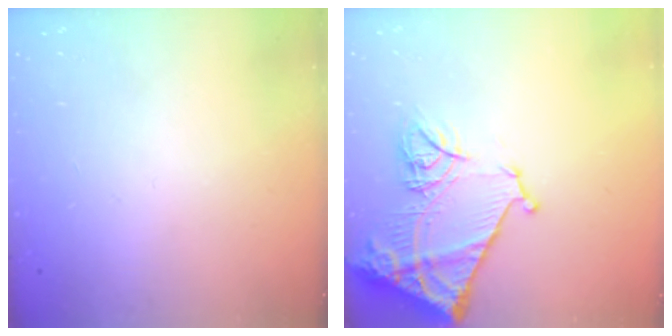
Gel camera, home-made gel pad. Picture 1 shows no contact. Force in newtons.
{"total": 17.3, "press": 17.3, "slide": 1.6}